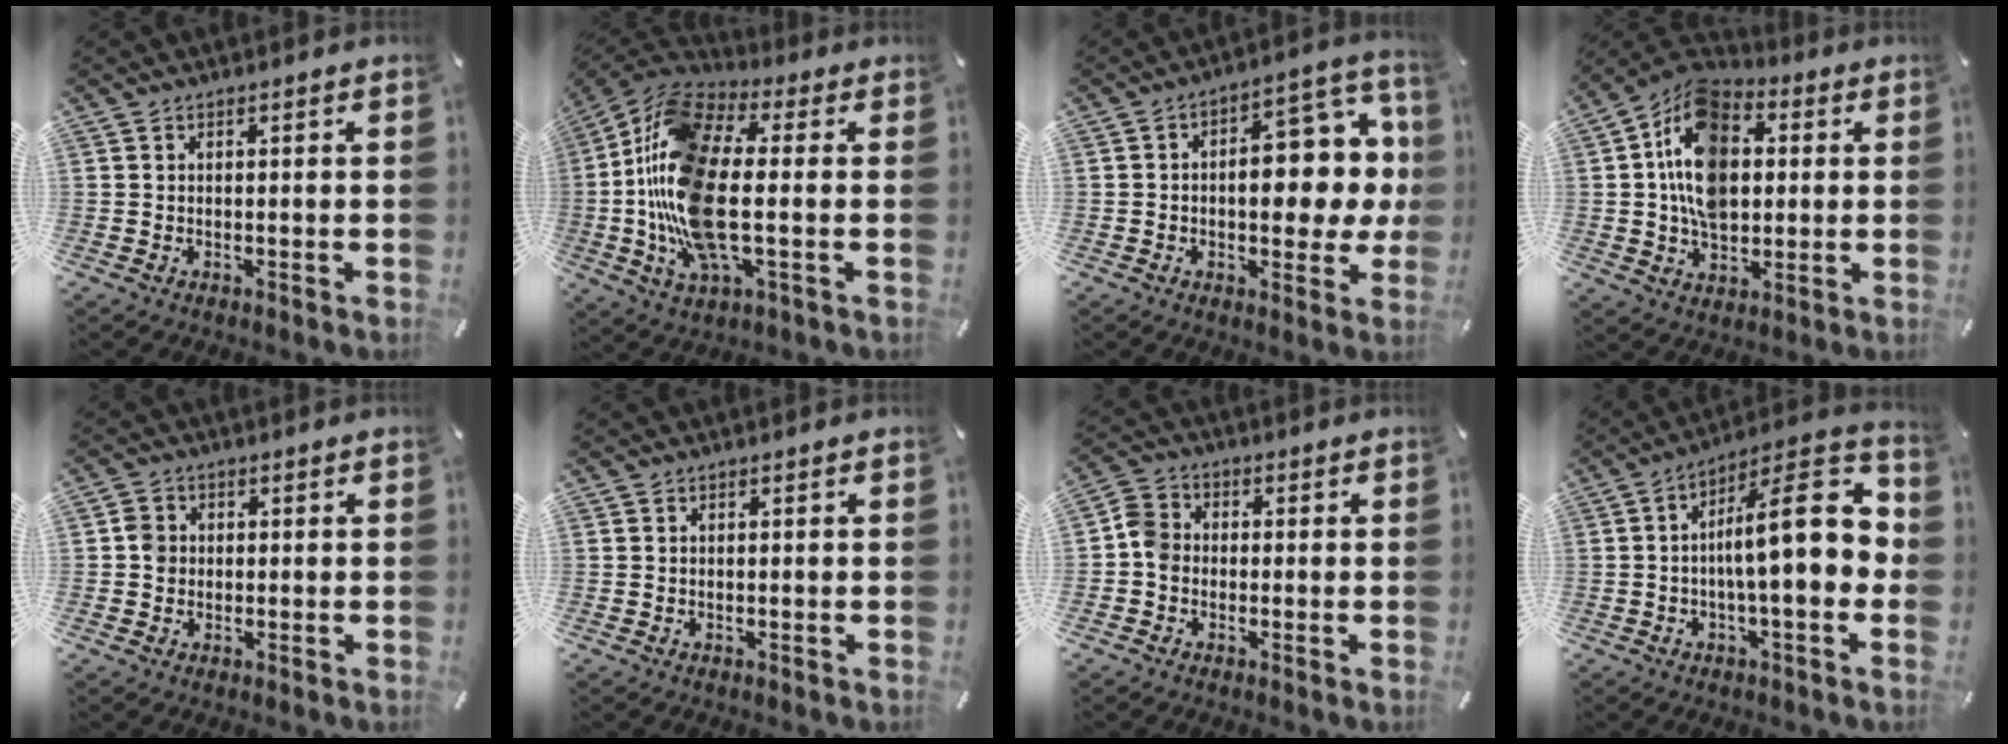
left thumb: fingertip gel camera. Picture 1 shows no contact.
{"total": 21.0, "force": [-2.0, 9.2, 18.8], "torque": [-0.411, -0.010, -0.037]}
{"total": 15.4, "force": [1.2, 8.4, 12.9], "torque": [-0.158, -0.019, 0.021]}
{"total": 15.7, "force": [1.9, 11.1, 11.0], "torque": [-0.216, 0.001, 0.032]}
{"total": 2.8, "force": [-0.3, 2.6, 1.0], "torque": [-0.012, 0.001, -0.008]}
{"total": 0.0}
{"total": 4.8, "force": [-1.2, 4.1, 2.2], "torque": [-0.045, 0.014, -0.021]}
{"total": 17.3, "force": [0.4, 5.1, 16.6], "torque": [-0.228, -0.026, -0.005]}